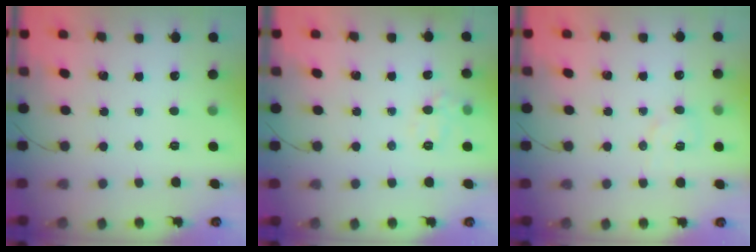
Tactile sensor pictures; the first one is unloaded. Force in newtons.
{"total": 8.6, "press": 8.5, "slide": 1.3}
{"total": 4.8, "press": 4.5, "slide": 1.5}